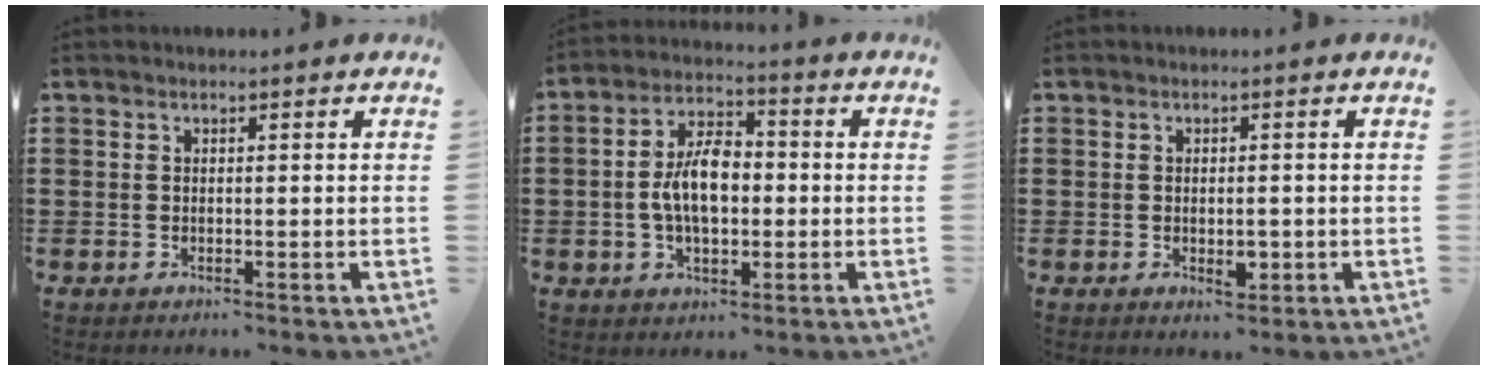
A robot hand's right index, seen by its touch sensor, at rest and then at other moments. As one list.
[{"total": 7.9, "force": [-0.6, 4.2, 6.6], "torque": [-0.127, 0.007, -0.015]}, {"total": 2.6, "force": [-0.6, 1.2, 2.3], "torque": [-0.041, 0.002, -0.010]}]